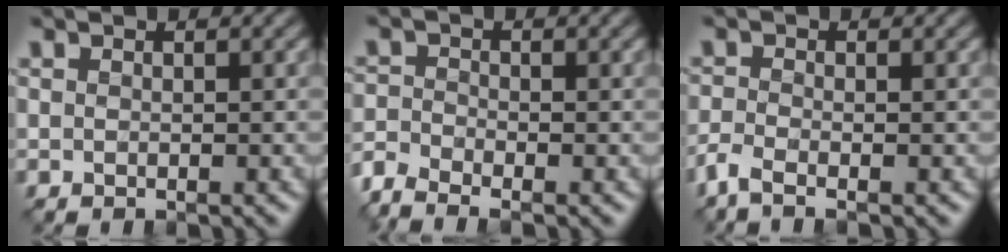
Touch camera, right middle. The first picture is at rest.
{"total": 3.1, "force": [-2.7, 0.9, 1.2], "torque": [-0.035, -0.008, -0.066]}
{"total": 1.9, "force": [-1.5, 0.4, 1.1], "torque": [-0.035, -0.007, -0.042]}